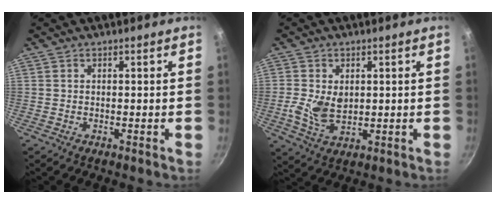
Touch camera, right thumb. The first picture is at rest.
{"total": 6.6, "force": [0.4, 4.3, 5.0], "torque": [-0.098, -0.014, 0.010]}